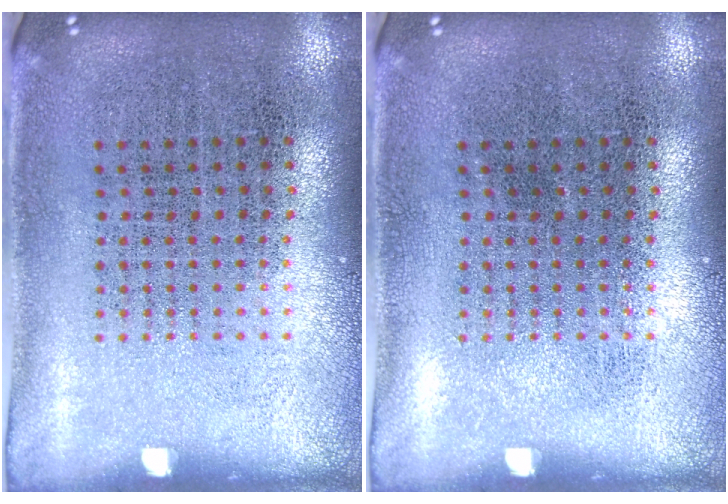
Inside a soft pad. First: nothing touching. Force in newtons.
{"total": 0.0}